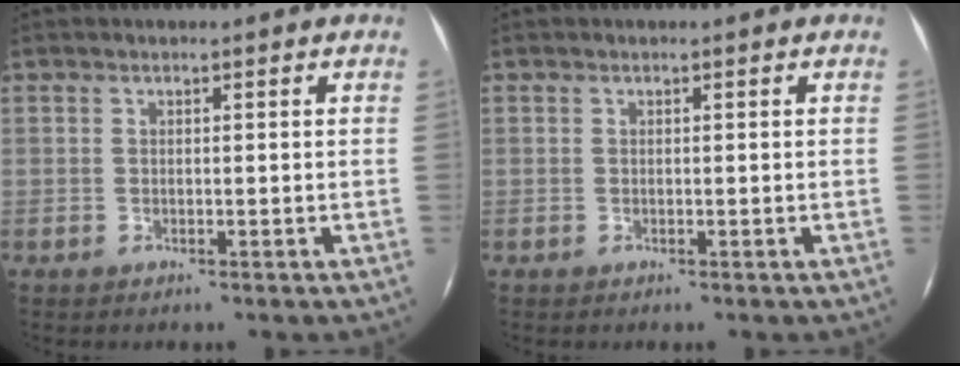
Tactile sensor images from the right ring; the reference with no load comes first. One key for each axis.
{"total": 0.0}